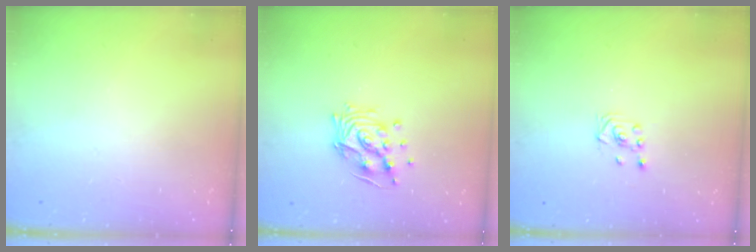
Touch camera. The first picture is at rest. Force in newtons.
{"total": 12.0, "press": 11.9, "slide": 1.2}
{"total": 1.6, "press": 1.4, "slide": 0.9}